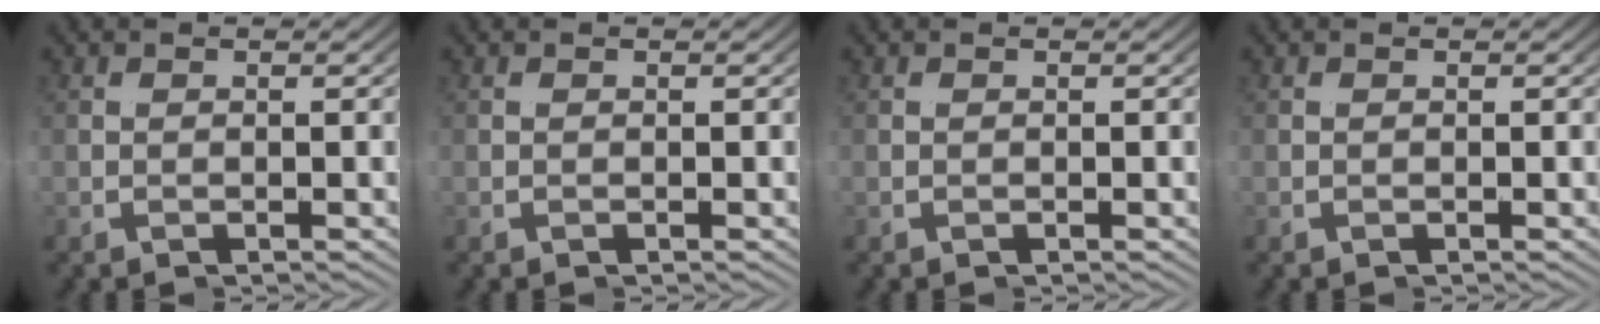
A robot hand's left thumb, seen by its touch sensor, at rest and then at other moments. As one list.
[{"total": 0.0}, {"total": 0.0}, {"total": 0.0}]